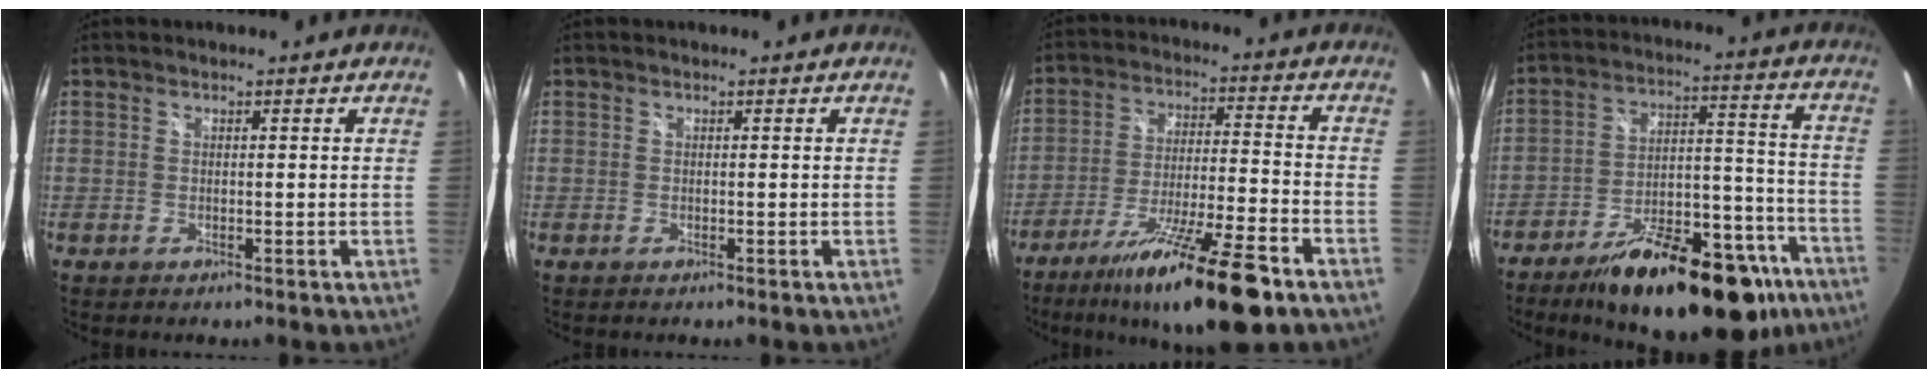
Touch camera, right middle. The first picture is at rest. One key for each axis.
{"total": 0.0}
{"total": 18.0, "fx": -12.8, "fy": 1.8, "fz": 12.6, "tx": -0.227, "ty": -0.026, "tz": -0.212}
{"total": 26.1, "fx": -17.9, "fy": 10.3, "fz": 16.0, "tx": -0.227, "ty": 0.016, "tz": -0.244}